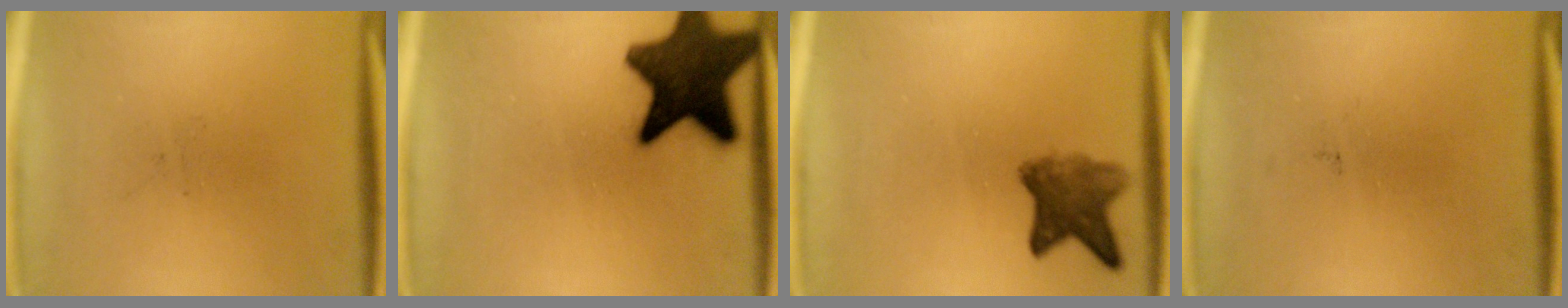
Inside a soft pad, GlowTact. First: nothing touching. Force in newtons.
{"total": 16.3}
{"total": 5.8}
{"total": 0.0}